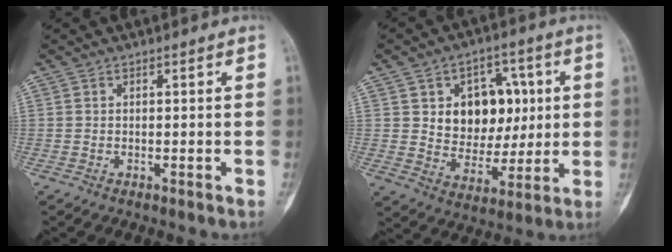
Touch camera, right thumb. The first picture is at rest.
{"total": 14.1, "force": [2.9, 10.6, 8.9], "torque": [-0.073, -0.004, 0.056]}